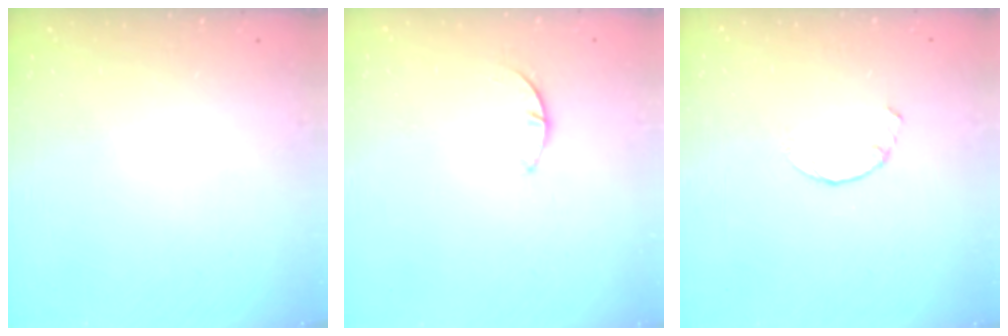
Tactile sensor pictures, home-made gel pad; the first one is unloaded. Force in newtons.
{"total": 1.4, "press": 1.4, "slide": 0.3}
{"total": 0.0}